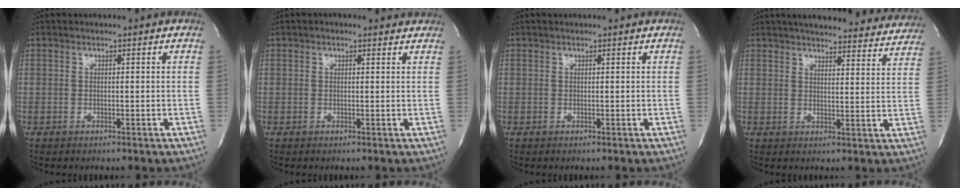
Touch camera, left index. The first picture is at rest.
{"total": 2.4, "force": [1.9, 1.0, 1.0], "torque": [-0.012, 0.018, 0.019]}
{"total": 1.0, "force": [0.9, 0.0, 0.4], "torque": [-0.009, 0.013, 0.014]}
{"total": 24.9, "force": [22.9, 5.1, 8.3], "torque": [-0.124, -0.026, 0.271]}